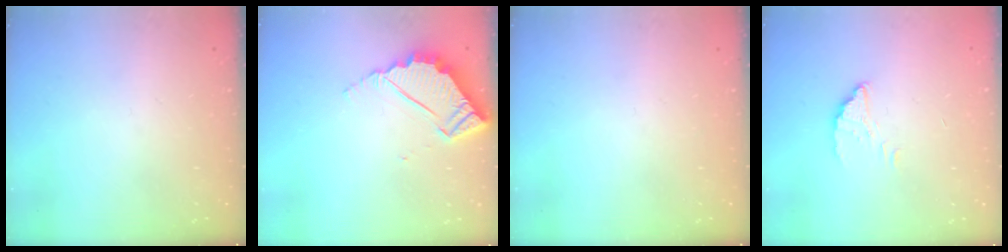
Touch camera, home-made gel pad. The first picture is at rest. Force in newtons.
{"total": 4.9, "press": 4.9, "slide": 0.2}
{"total": 0.0}
{"total": 2.0, "press": 2.0, "slide": 0.1}